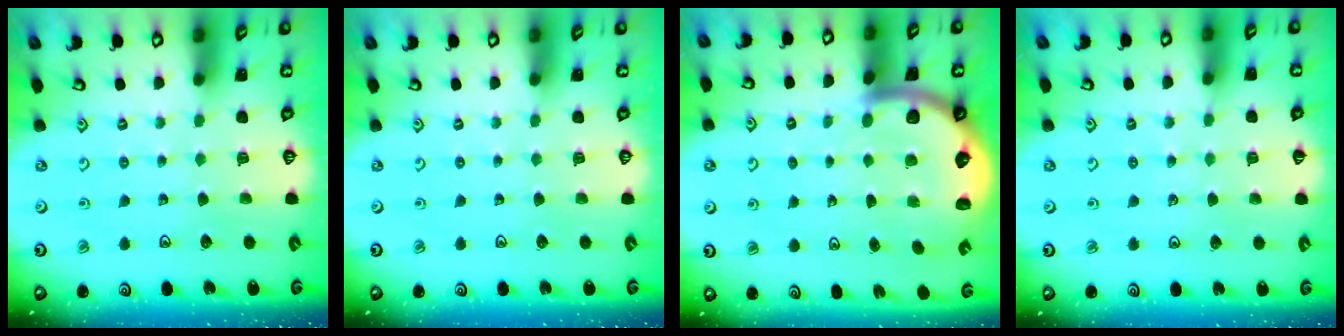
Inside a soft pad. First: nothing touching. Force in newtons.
{"total": 0.0}
{"total": 6.2, "press": 6.1, "slide": 1.2}
{"total": 2.1, "press": 2.1, "slide": 0.4}